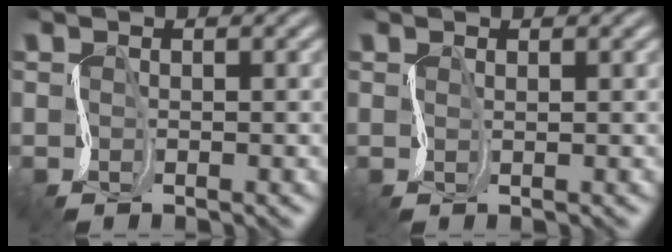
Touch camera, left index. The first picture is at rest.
{"total": 0.7, "force": [0.6, -0.2, -0.1], "torque": [-0.001, 0.006, 0.015]}